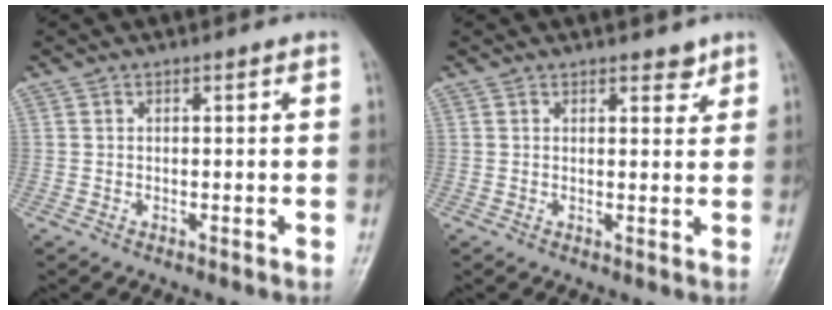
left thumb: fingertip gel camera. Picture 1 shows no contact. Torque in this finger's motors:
{"motor_torque": [-0.21, 0.27, -0.09, 0.16, 0.01]}